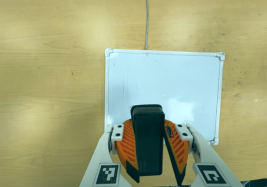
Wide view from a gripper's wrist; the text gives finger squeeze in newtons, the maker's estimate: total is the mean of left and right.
{"total": 9.4, "left": 9.6, "right": 9.1}